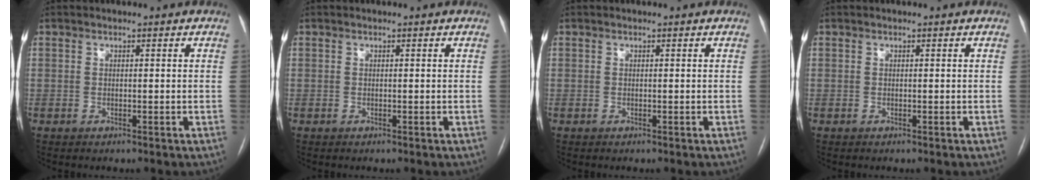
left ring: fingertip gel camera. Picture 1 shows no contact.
{"total": 0.0}
{"total": 0.0}
{"total": 0.0}